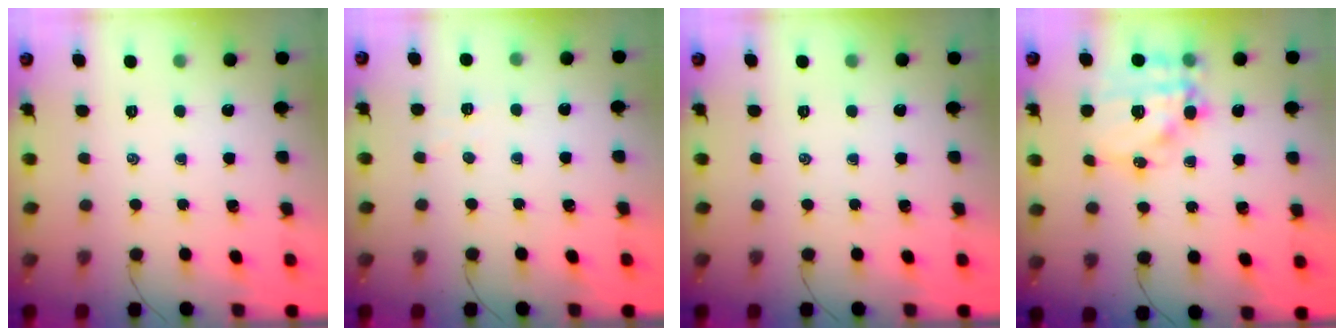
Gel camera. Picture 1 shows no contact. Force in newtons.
{"total": 2.6, "press": 2.5, "slide": 0.8}
{"total": 0.0}
{"total": 15.7, "press": 15.3, "slide": 3.6}